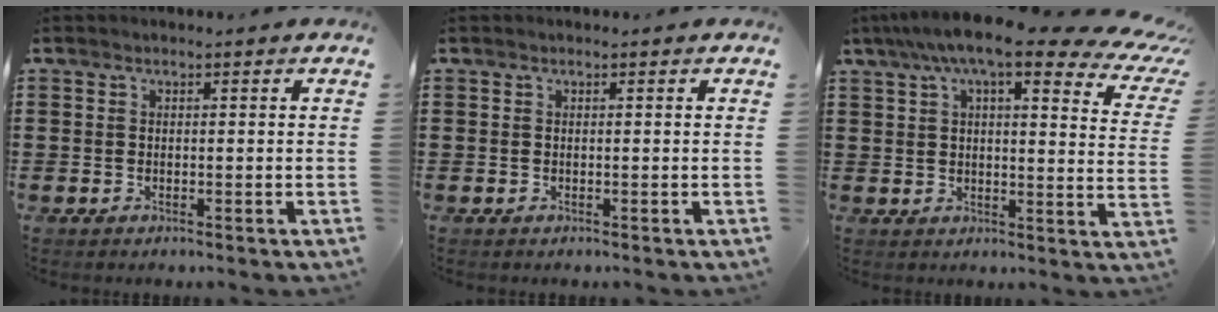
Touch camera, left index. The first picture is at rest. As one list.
[{"total": 0.0}, {"total": 11.1, "force": [7.6, 2.2, 7.7], "torque": [-0.148, -0.024, 0.125]}]